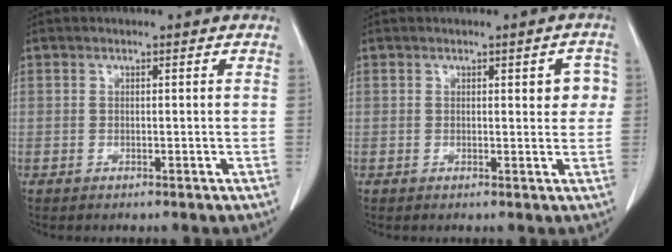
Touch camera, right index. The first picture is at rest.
{"total": 3.1, "force": [0.7, 1.2, 2.8], "torque": [-0.025, 0.006, 0.008]}